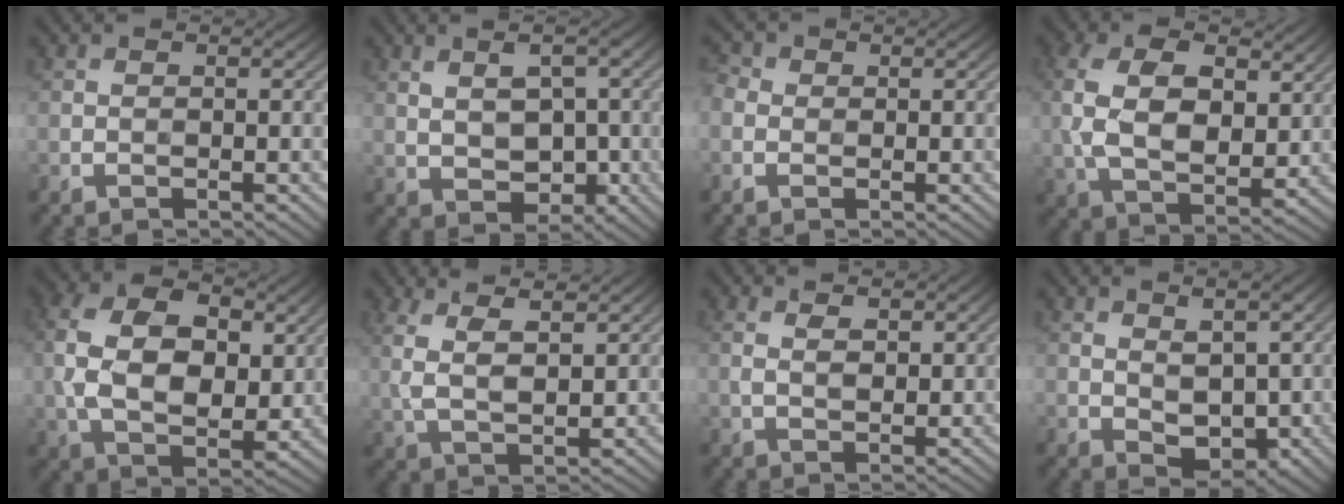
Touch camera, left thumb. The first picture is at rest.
{"total": 6.3, "force": [0.7, 3.8, 4.9], "torque": [-0.070, -0.004, 0.021]}
{"total": 2.3, "force": [-0.2, 2.0, 1.0], "torque": [-0.028, 0.004, -0.009]}
{"total": 11.0, "force": [2.3, 6.3, 8.7], "torque": [-0.197, -0.006, 0.042]}
{"total": 12.0, "force": [2.2, 7.4, 9.2], "torque": [-0.197, -0.002, 0.037]}
{"total": 6.2, "force": [2.8, 2.4, 4.9], "torque": [-0.118, 0.000, 0.056]}
{"total": 3.1, "force": [1.4, 1.5, 2.3], "torque": [-0.053, -0.001, 0.027]}
{"total": 4.1, "force": [0.9, 2.3, 3.2], "torque": [-0.055, -0.008, 0.021]}